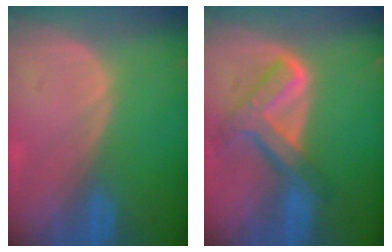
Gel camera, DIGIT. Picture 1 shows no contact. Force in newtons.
{"total": 8.0, "press": 6.8, "slide": 4.3}